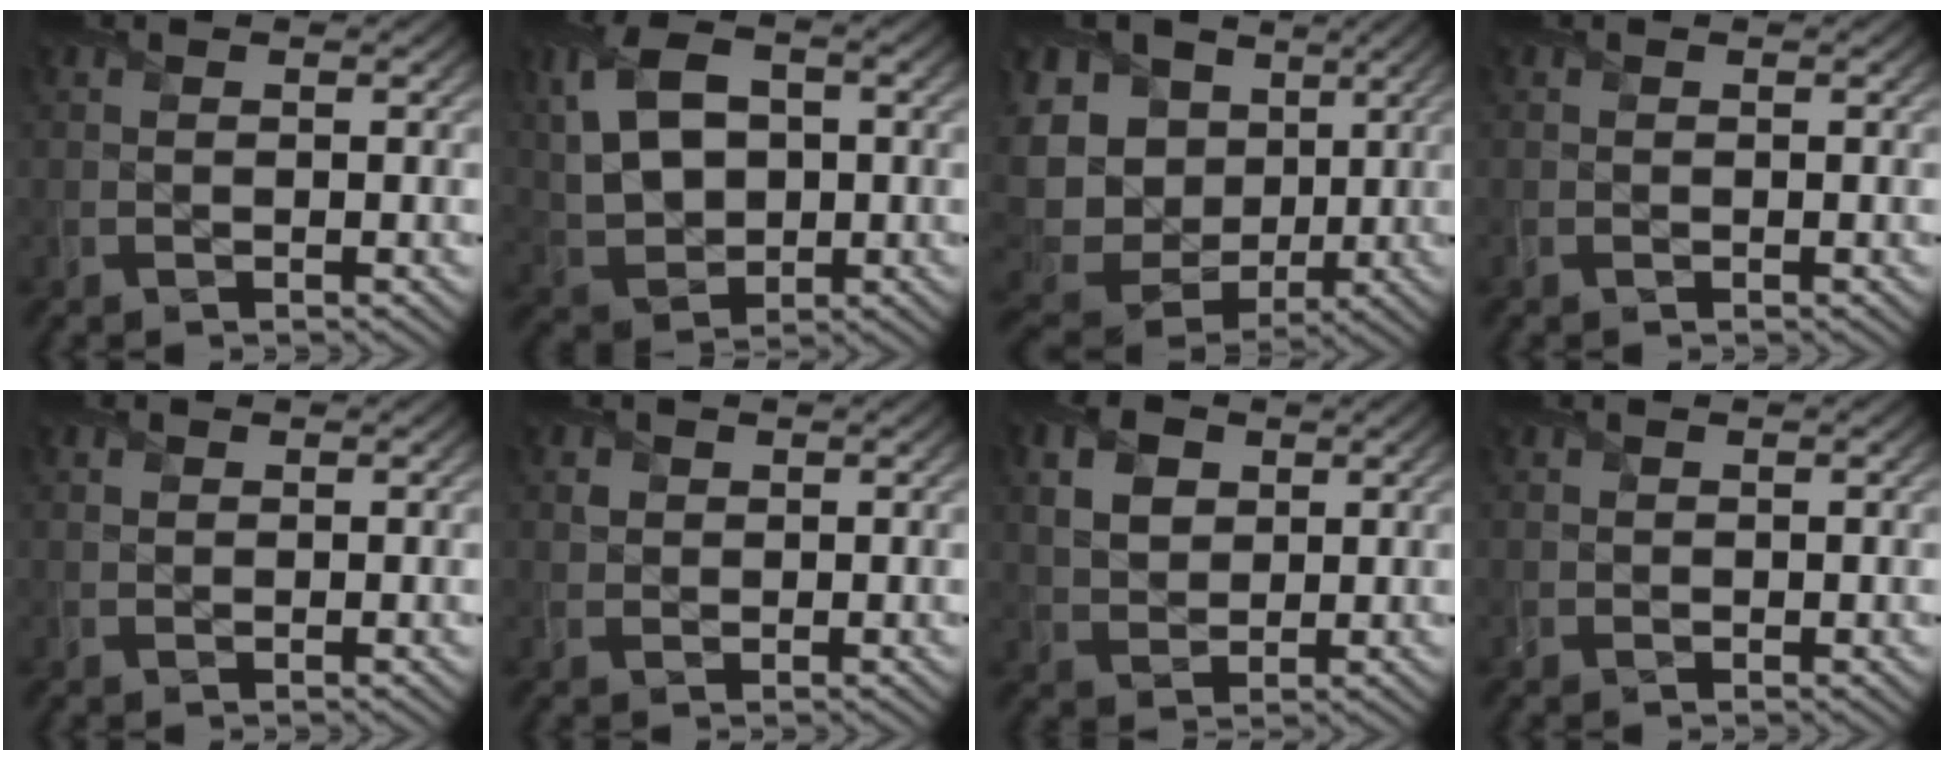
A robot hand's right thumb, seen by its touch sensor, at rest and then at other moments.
{"total": 10.2, "force": [2.1, 6.7, 7.4], "torque": [-0.186, 0.006, 0.036]}
{"total": 20.9, "force": [3.4, 17.9, 10.2], "torque": [-0.298, 0.014, 0.069]}
{"total": 0.6, "force": [-0.2, 0.5, 0.1], "torque": [-0.003, -0.005, -0.007]}
{"total": 0.8, "force": [0.6, 0.5, 0.2], "torque": [-0.007, -0.001, 0.012]}
{"total": 1.4, "force": [0.7, 1.2, 0.3], "torque": [-0.009, -0.002, 0.014]}
{"total": 5.1, "force": [2.0, 3.6, 3.0], "torque": [-0.074, 0.003, 0.038]}
{"total": 0.8, "force": [0.5, 0.6, 0.1], "torque": [-0.005, -0.002, 0.011]}